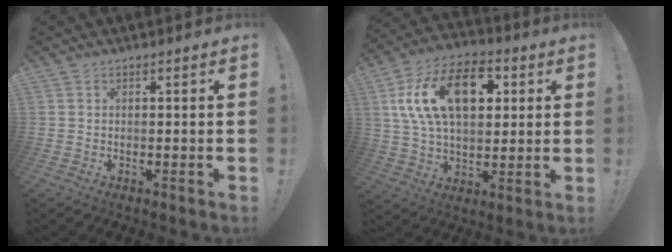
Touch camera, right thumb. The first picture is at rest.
{"total": 20.8, "force": [6.5, 12.5, 15.2], "torque": [-0.255, -0.004, 0.112]}